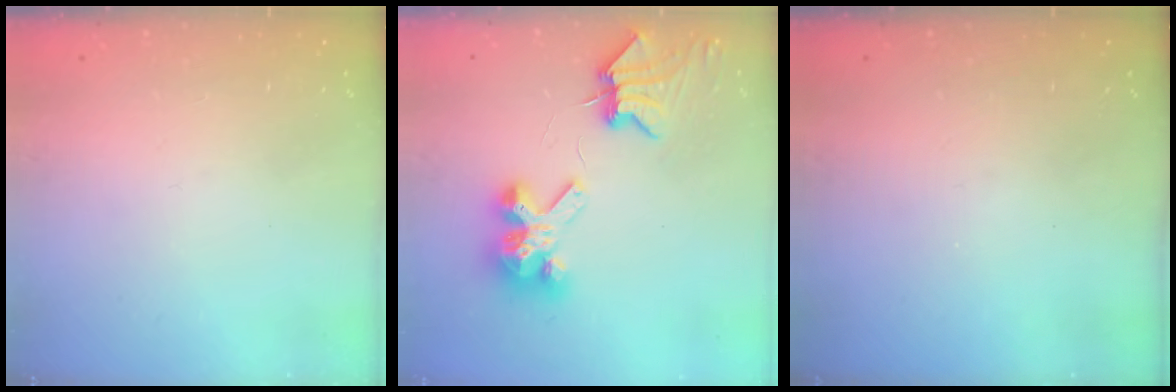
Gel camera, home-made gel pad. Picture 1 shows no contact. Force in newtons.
{"total": 8.0, "press": 7.9, "slide": 1.0}
{"total": 0.0}